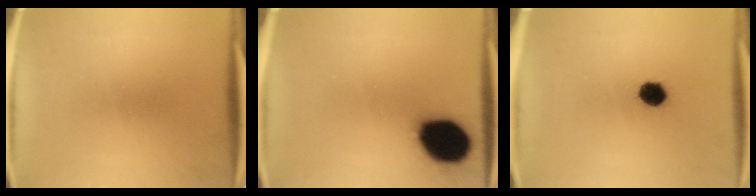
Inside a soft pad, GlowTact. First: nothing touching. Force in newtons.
{"total": 17.1}
{"total": 4.7}